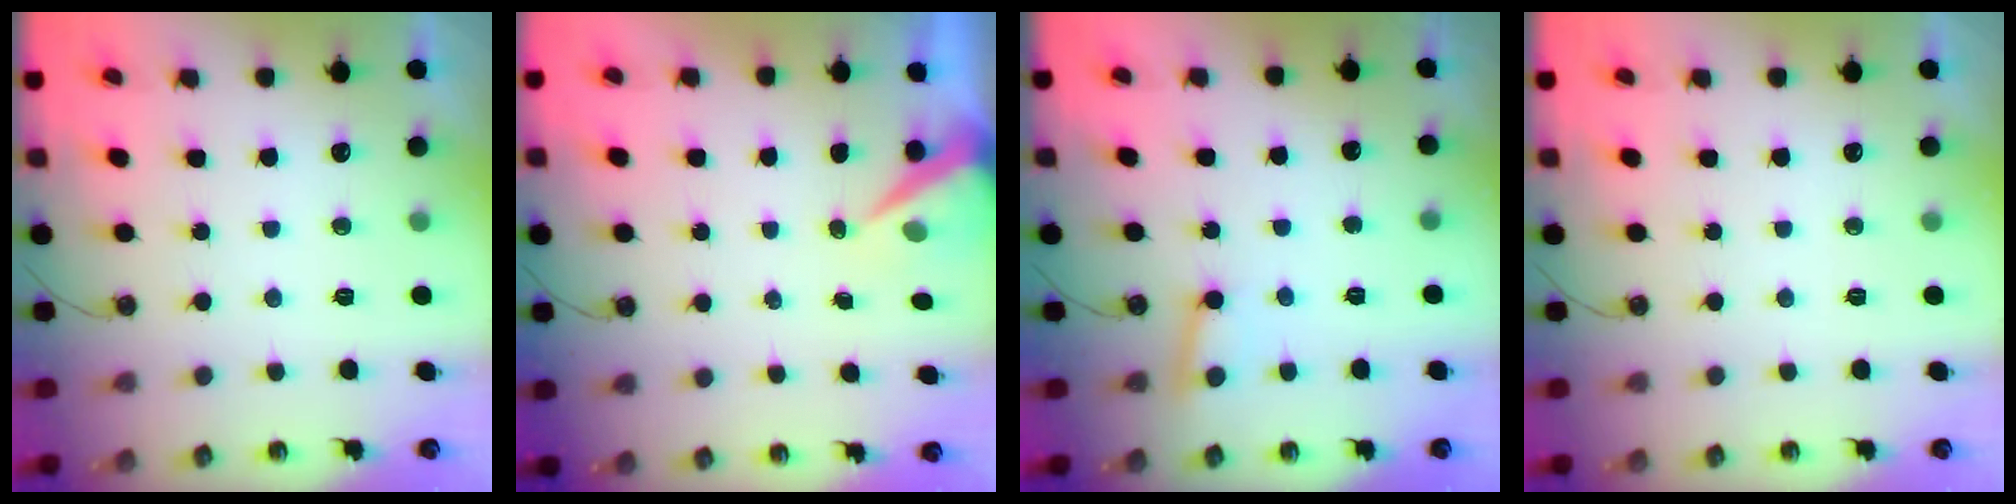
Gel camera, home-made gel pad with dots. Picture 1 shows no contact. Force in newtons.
{"total": 7.2, "press": 7.2, "slide": 0.2}
{"total": 3.2, "press": 3.2, "slide": 0.4}
{"total": 0.0}